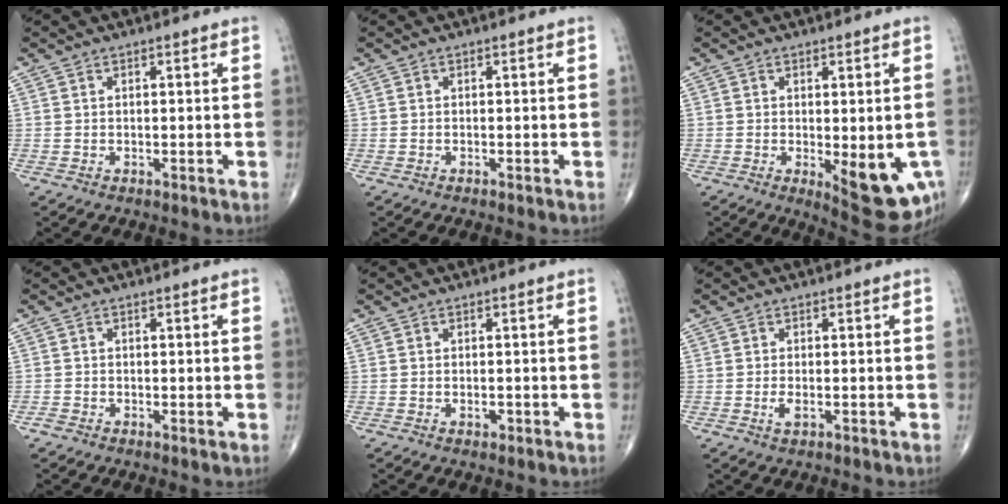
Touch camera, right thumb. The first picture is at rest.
{"total": 0.0}
{"total": 10.2, "force": [-2.7, 3.7, 9.1], "torque": [-0.101, -0.018, -0.026]}
{"total": 0.9, "force": [-0.5, 0.5, 0.6], "torque": [-0.008, -0.002, -0.013]}
{"total": 0.9, "force": [-0.3, 0.5, 0.7], "torque": [-0.011, -0.001, -0.006]}
{"total": 1.8, "force": [-0.5, 0.6, 1.6], "torque": [-0.035, -0.004, -0.010]}